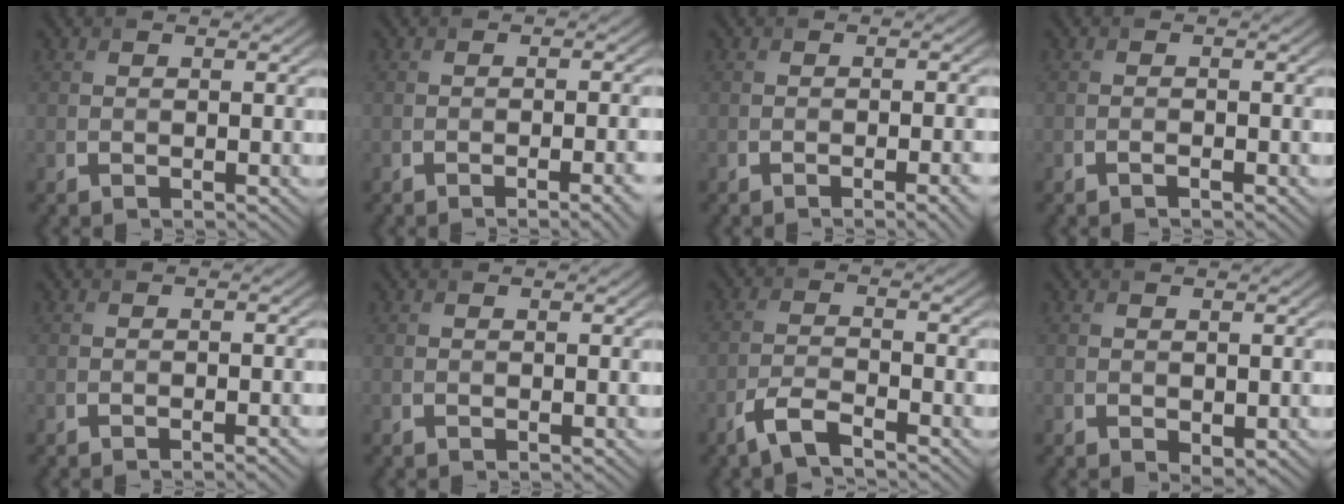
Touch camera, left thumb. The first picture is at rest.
{"total": 3.6, "force": [-1.8, 0.9, 3.0], "torque": [-0.035, 0.005, -0.024]}
{"total": 3.2, "force": [-1.6, 0.8, 2.7], "torque": [-0.033, 0.005, -0.022]}
{"total": 0.7, "force": [-0.6, 0.1, 0.3], "torque": [-0.004, 0.001, -0.010]}
{"total": 1.3, "force": [-0.9, 0.3, 0.9], "torque": [-0.007, 0.004, -0.018]}
{"total": 0.0}
{"total": 3.9, "force": [-3.0, 0.9, 2.4], "torque": [-0.055, 0.000, -0.069]}
{"total": 1.4, "force": [-0.3, 0.9, 1.0], "torque": [-0.014, -0.007, 0.006]}